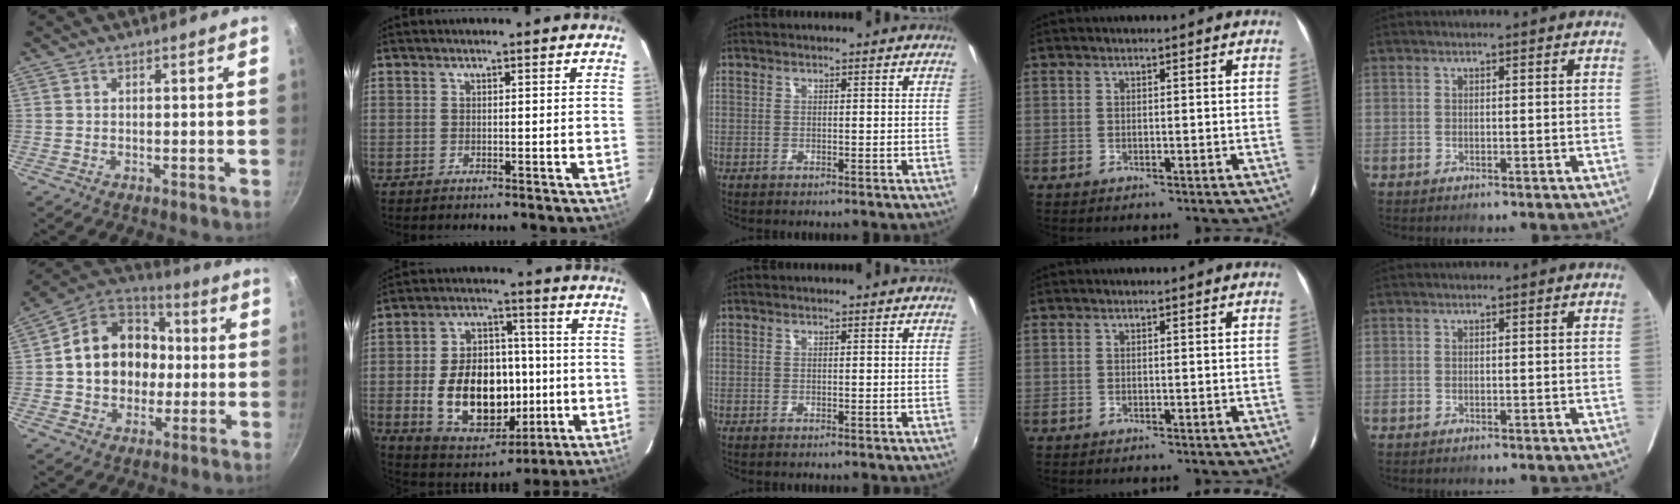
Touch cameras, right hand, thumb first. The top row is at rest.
{"thumb": {"total": 17.5, "force": [0.2, 14.5, 9.9], "torque": [-0.132, 0.035, -0.006]}, "index": {"total": 18.9, "force": [-2.8, 12.5, 13.8], "torque": [-0.273, 0.020, -0.017]}}